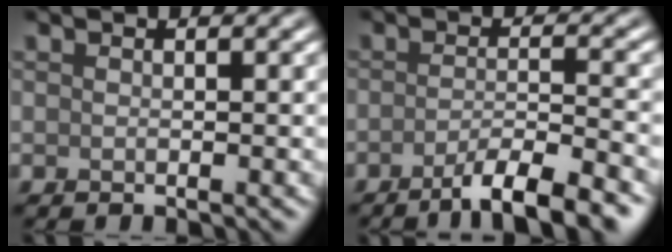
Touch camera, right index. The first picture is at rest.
{"total": 6.2, "force": [-4.0, 1.2, 4.5], "torque": [-0.058, 0.005, -0.068]}